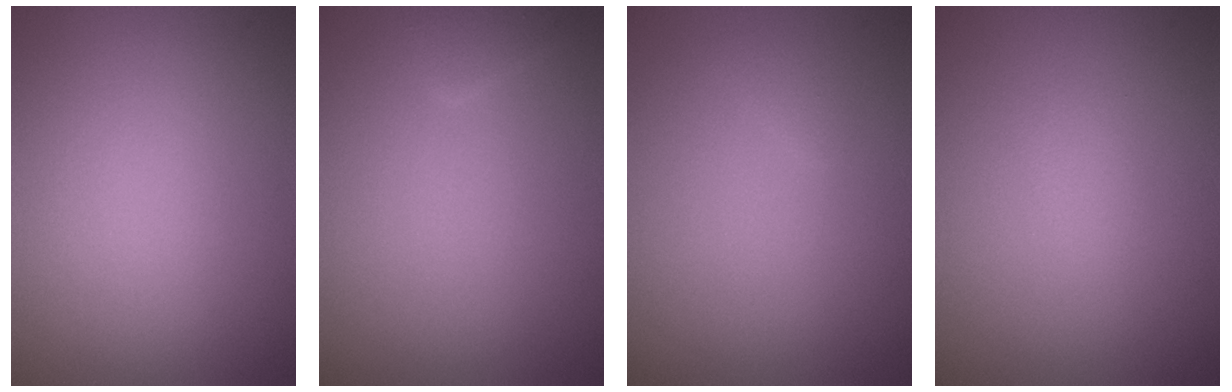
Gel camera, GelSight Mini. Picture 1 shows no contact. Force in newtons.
{"total": 1.1, "press": 1.1, "slide": 0.1}
{"total": 0.6, "press": 0.6, "slide": 0.1}
{"total": 0.8, "press": 0.8, "slide": 0.1}